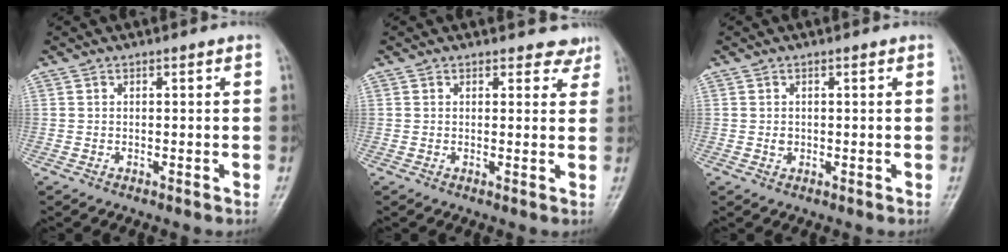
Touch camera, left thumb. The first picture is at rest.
{"total": 3.6, "force": [3.1, 1.8, 0.0], "torque": [0.030, -0.021, 0.020]}
{"total": 1.1, "force": [0.1, 0.9, 0.5], "torque": [-0.004, 0.001, 0.003]}